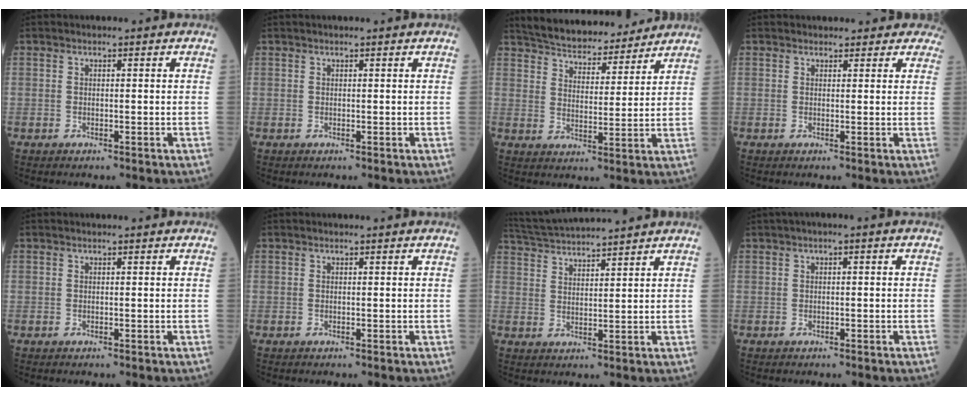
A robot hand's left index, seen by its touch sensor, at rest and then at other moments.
{"total": 1.0, "force": [0.9, -0.1, 0.4], "torque": [-0.006, 0.015, 0.019]}
{"total": 14.7, "force": [13.7, 3.3, 4.2], "torque": [-0.060, 0.008, 0.203]}
{"total": 7.0, "force": [6.4, 2.9, 0.5], "torque": [0.032, 0.003, 0.043]}
{"total": 0.0}
{"total": 0.0}
{"total": 10.4, "force": [9.8, -0.9, 3.3], "torque": [-0.074, 0.029, 0.164]}
{"total": 1.0, "force": [0.0, 0.2, 1.0], "torque": [-0.013, 0.007, -0.003]}